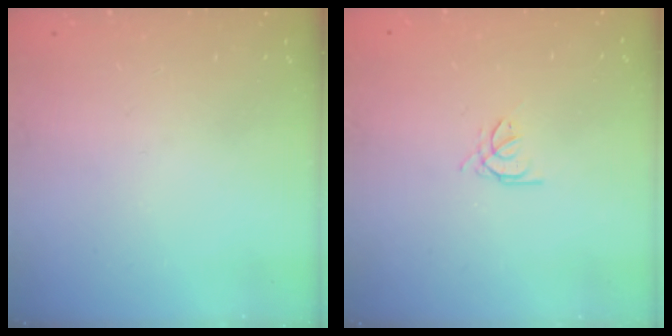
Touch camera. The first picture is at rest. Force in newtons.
{"total": 1.4, "press": 1.3, "slide": 0.3}